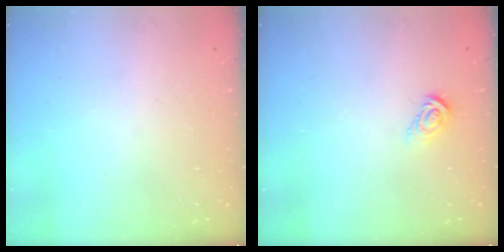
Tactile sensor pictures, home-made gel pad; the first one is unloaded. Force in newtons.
{"total": 5.7, "press": 5.7, "slide": 0.1}